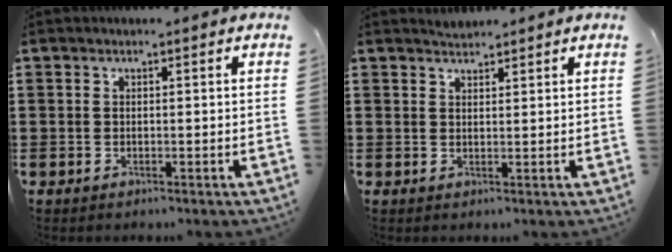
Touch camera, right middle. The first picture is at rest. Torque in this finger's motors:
{"motor_torque": [0.00, 0.00, 0.00, 0.00]}